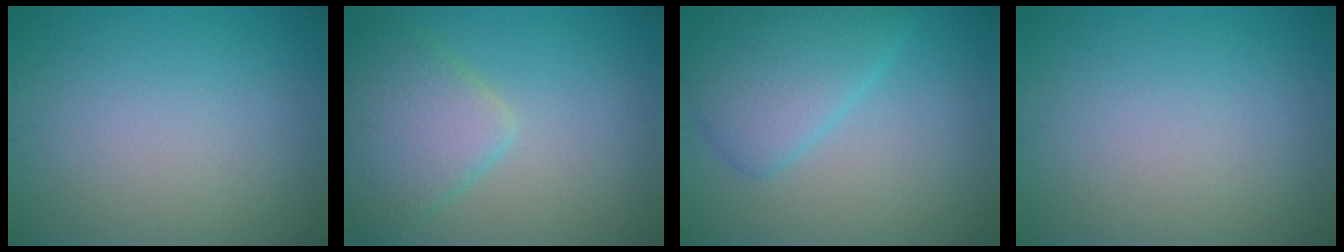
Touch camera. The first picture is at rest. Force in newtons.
{"total": 5.0, "press": 5.0, "slide": 0.2}
{"total": 4.8, "press": 4.8, "slide": 0.1}
{"total": 0.0}